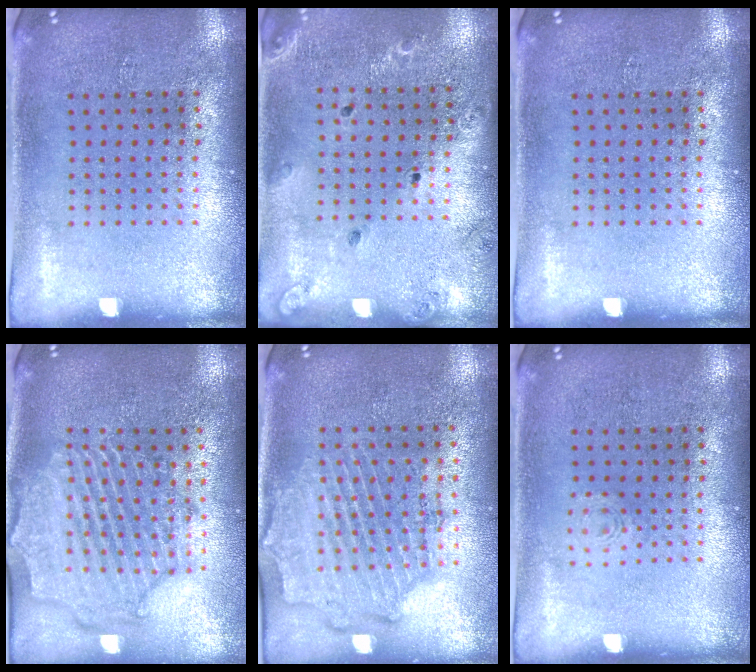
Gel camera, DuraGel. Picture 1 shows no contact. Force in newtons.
{"total": 1.4, "press": 1.4, "slide": 0.2}
{"total": 0.0}
{"total": 2.3, "press": 2.2, "slide": 0.8}
{"total": 1.9, "press": 1.7, "slide": 0.8}
{"total": 0.7, "press": 0.7, "slide": 0.1}